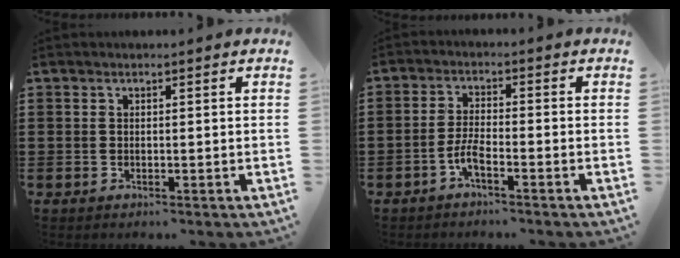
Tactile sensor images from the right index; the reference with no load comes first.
{"total": 3.6, "force": [-2.2, 0.7, 2.7], "torque": [-0.068, -0.003, -0.047]}